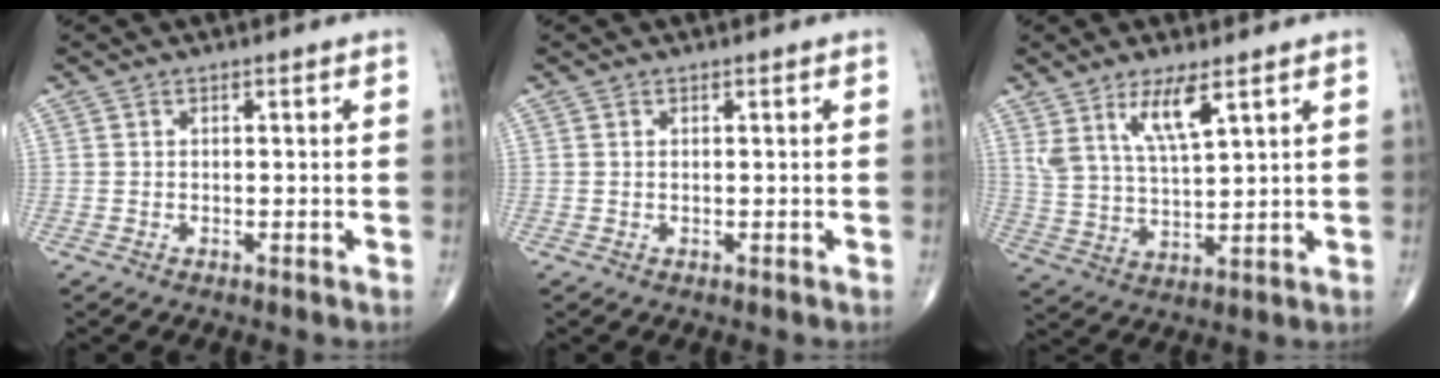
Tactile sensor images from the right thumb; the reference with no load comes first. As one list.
[{"total": 0.0}, {"total": 8.6, "force": [5.0, 2.3, 6.7], "torque": [-0.129, -0.029, 0.105]}]